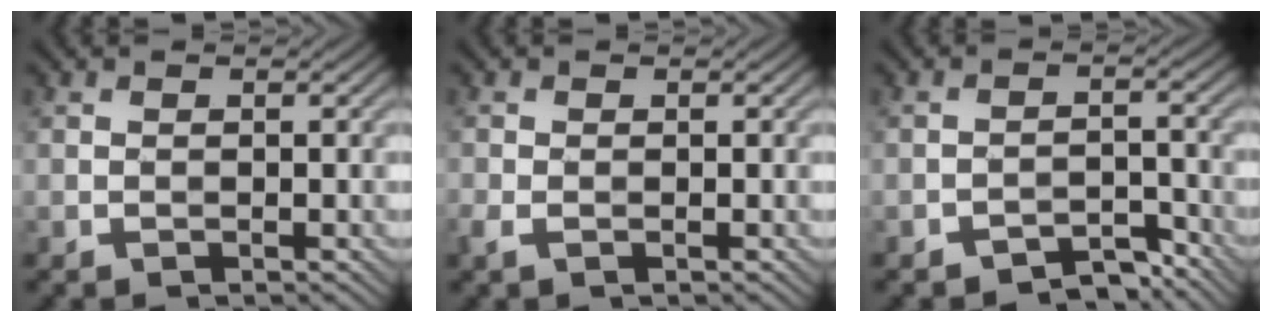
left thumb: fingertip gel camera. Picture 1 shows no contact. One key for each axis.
{"total": 1.5, "fx": -0.7, "fy": 0.7, "fz": 1.1, "tx": -0.034, "ty": -0.005, "tz": -0.018}
{"total": 3.8, "fx": -3.3, "fy": 1.3, "fz": 1.4, "tx": -0.016, "ty": 0.011, "tz": -0.053}